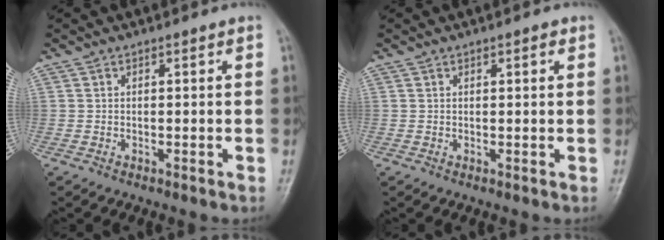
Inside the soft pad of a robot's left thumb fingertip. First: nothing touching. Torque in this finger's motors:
{"motor_torque": [-0.16, -0.05, -0.19, -0.14, 0.03]}